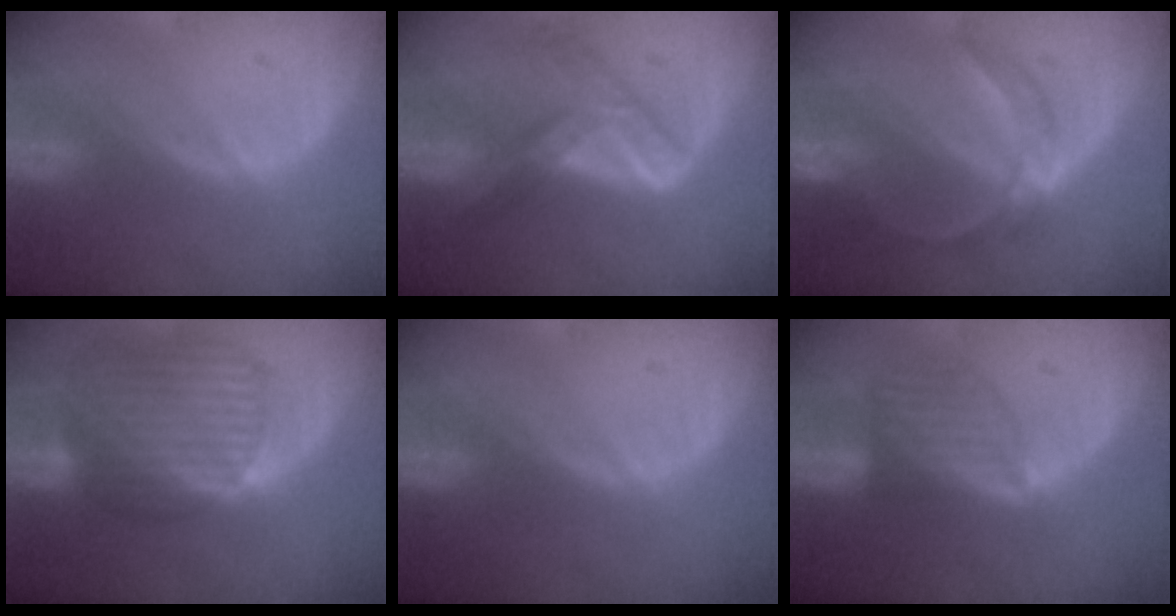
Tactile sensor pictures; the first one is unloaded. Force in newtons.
{"total": 7.2, "press": 6.2, "slide": 3.7}
{"total": 6.0, "press": 5.8, "slide": 1.4}
{"total": 10.7, "press": 9.2, "slide": 5.5}
{"total": 0.0}
{"total": 6.0, "press": 6.0, "slide": 0.7}